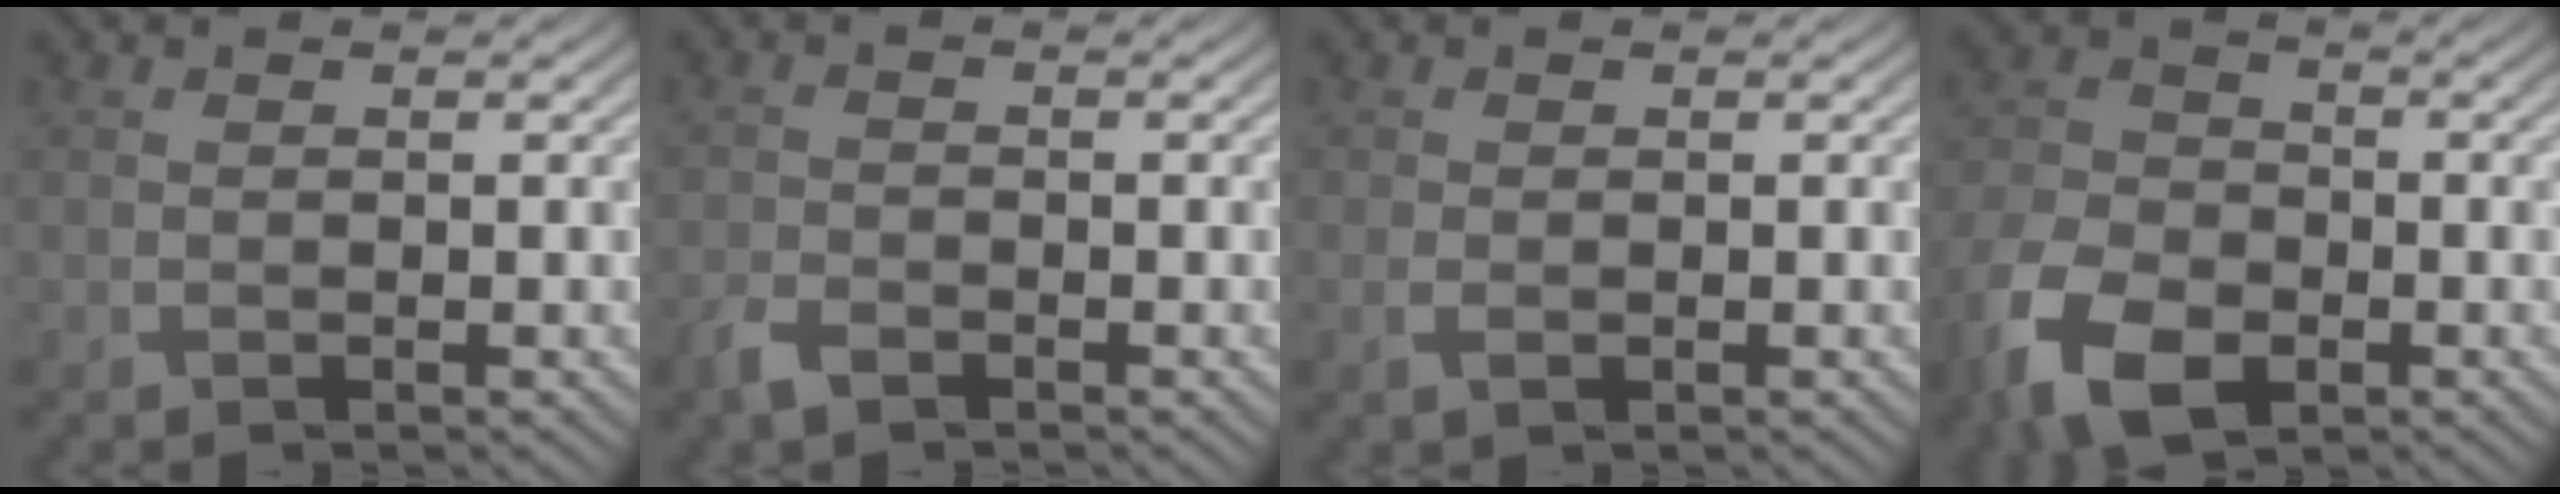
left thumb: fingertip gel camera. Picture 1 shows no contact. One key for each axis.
{"total": 2.4, "fx": -1.7, "fy": 1.0, "fz": 1.3, "tx": -0.034, "ty": -0.003, "tz": -0.045}
{"total": 1.4, "fx": -0.5, "fy": 0.8, "fz": 1.0, "tx": -0.028, "ty": -0.005, "tz": -0.007}
{"total": 11.5, "fx": -5.8, "fy": 7.1, "fz": 6.9, "tx": -0.185, "ty": -0.042, "tz": -0.111}